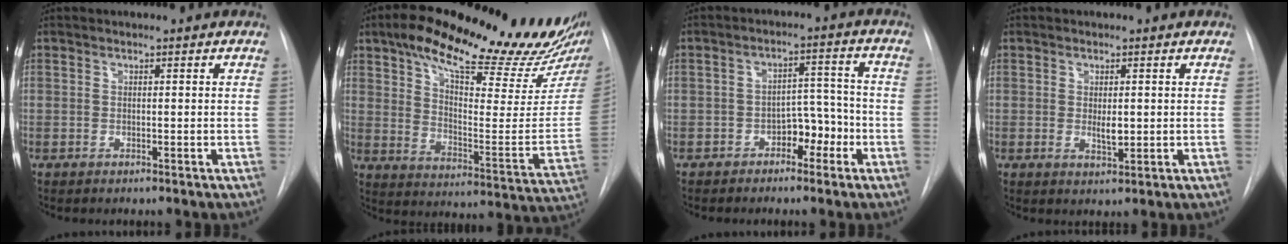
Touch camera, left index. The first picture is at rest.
{"total": 28.5, "force": [21.8, 5.7, 17.4], "torque": [-0.257, -0.038, 0.288]}
{"total": 5.3, "force": [-3.0, 2.8, 3.4], "torque": [-0.040, 0.020, -0.048]}
{"total": 2.2, "force": [0.0, 0.9, 2.0], "torque": [-0.034, -0.008, 0.002]}